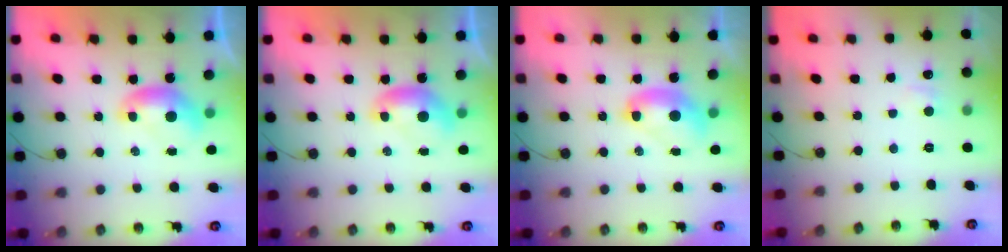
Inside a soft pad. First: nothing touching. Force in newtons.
{"total": 0.0}
{"total": 2.6, "press": 2.6, "slide": 0.1}
{"total": 1.1, "press": 0.9, "slide": 0.6}